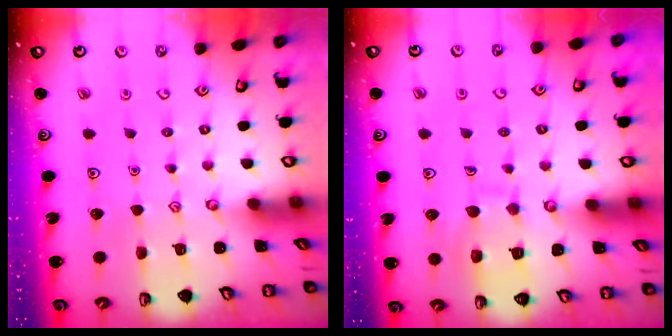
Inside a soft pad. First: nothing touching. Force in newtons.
{"total": 8.2, "press": 8.1, "slide": 0.9}